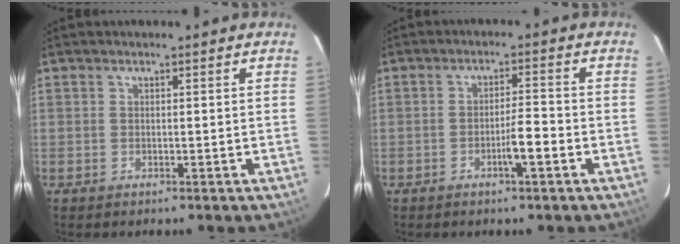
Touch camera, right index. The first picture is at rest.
{"total": 4.1, "force": [-1.8, 0.2, 3.7], "torque": [-0.057, 0.000, -0.030]}